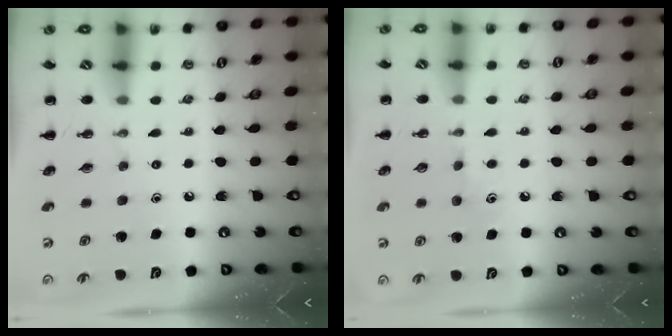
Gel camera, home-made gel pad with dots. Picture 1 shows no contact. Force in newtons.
{"total": 4.0, "press": 3.8, "slide": 1.2}